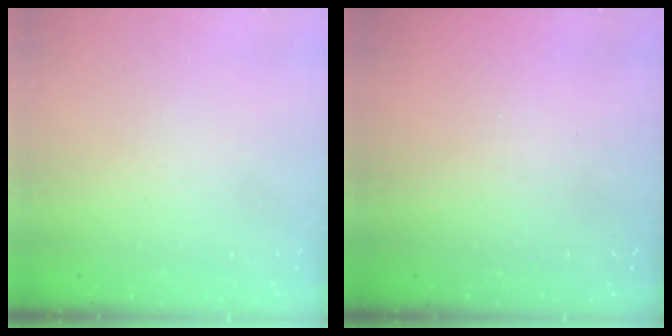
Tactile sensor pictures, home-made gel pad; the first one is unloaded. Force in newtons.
{"total": 0.0}